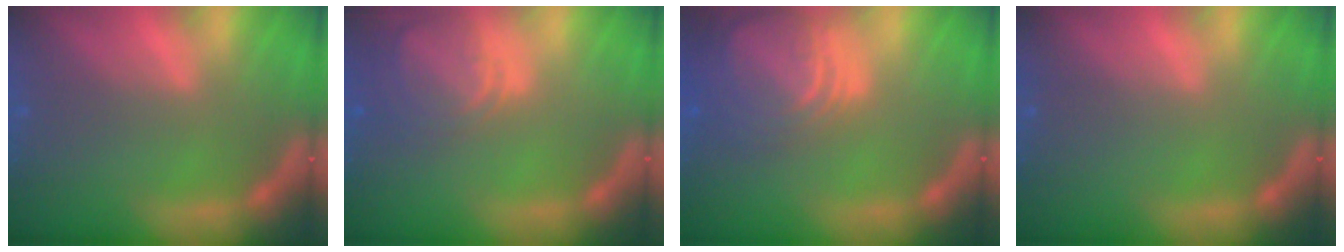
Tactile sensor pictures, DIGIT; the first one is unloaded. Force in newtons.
{"total": 5.0}
{"total": 8.5}
{"total": 0.0}